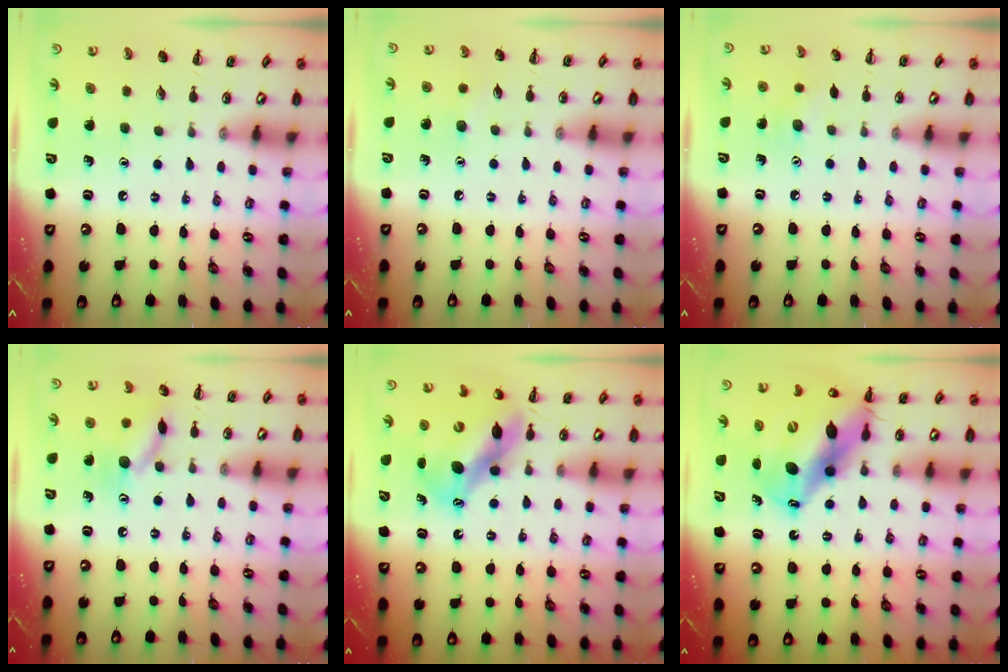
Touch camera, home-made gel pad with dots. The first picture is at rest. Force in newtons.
{"total": 3.6, "press": 3.4, "slide": 1.0}
{"total": 5.2, "press": 5.0, "slide": 1.2}
{"total": 11.5, "press": 11.5, "slide": 0.7}
{"total": 11.1, "press": 10.8, "slide": 2.7}
{"total": 15.0, "press": 14.4, "slide": 4.2}